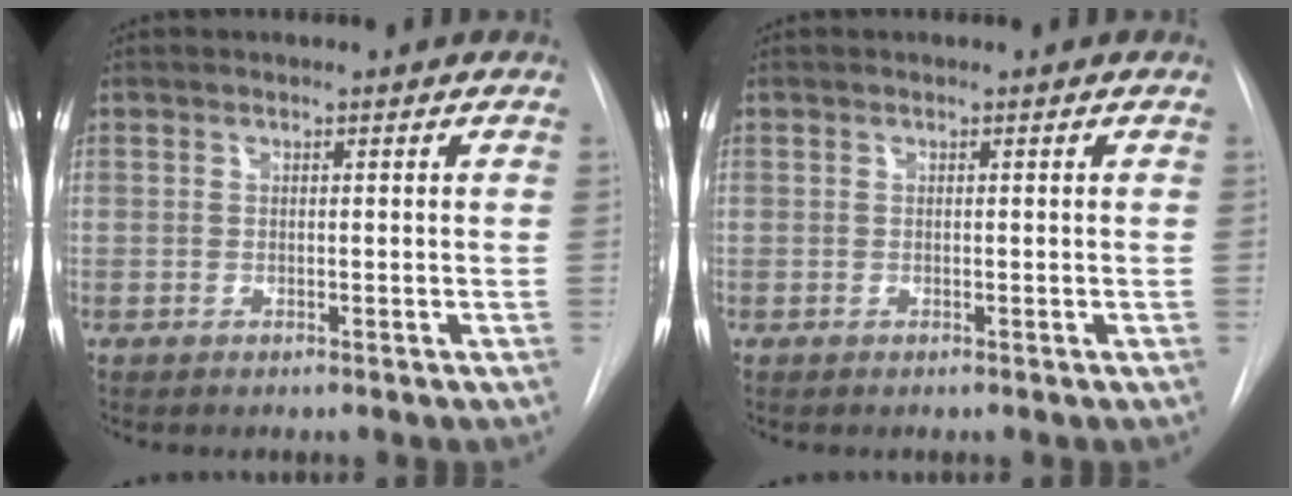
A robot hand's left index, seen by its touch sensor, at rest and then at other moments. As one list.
[{"total": 0.0}]